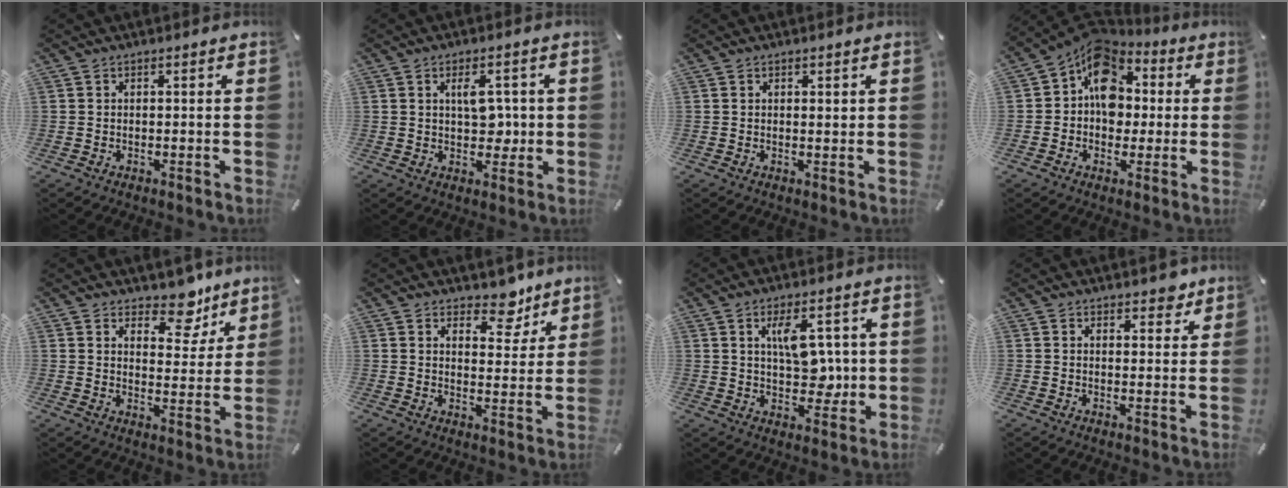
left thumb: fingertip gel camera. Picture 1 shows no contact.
{"total": 7.1, "force": [1.2, 4.3, 5.5], "torque": [-0.079, 0.000, 0.017]}
{"total": 0.9, "force": [0.5, 0.4, 0.7], "torque": [-0.014, 0.000, 0.010]}
{"total": 12.4, "force": [2.0, 10.2, 6.8], "torque": [-0.111, -0.008, 0.035]}
{"total": 9.6, "force": [7.6, 4.8, 3.4], "torque": [-0.026, -0.063, 0.128]}
{"total": 8.1, "force": [6.2, 4.4, 2.8], "torque": [-0.016, -0.048, 0.103]}
{"total": 10.3, "force": [2.4, 6.0, 8.0], "torque": [-0.110, -0.003, 0.040]}
{"total": 3.7, "force": [2.9, 1.9, 1.2], "torque": [-0.005, -0.014, 0.047]}